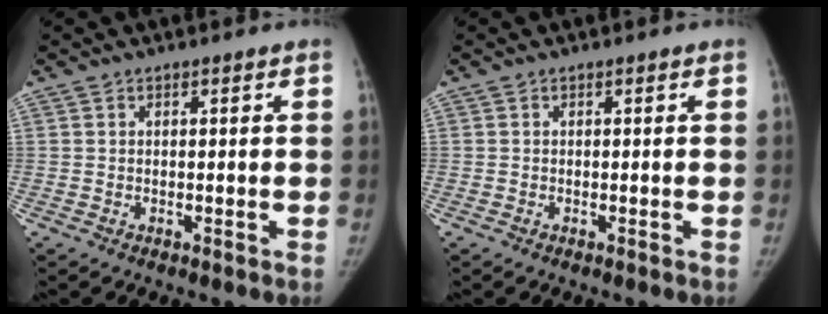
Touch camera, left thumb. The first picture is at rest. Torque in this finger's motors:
{"motor_torque": [0.17, -0.03, 0.14, -0.01, 0.04]}